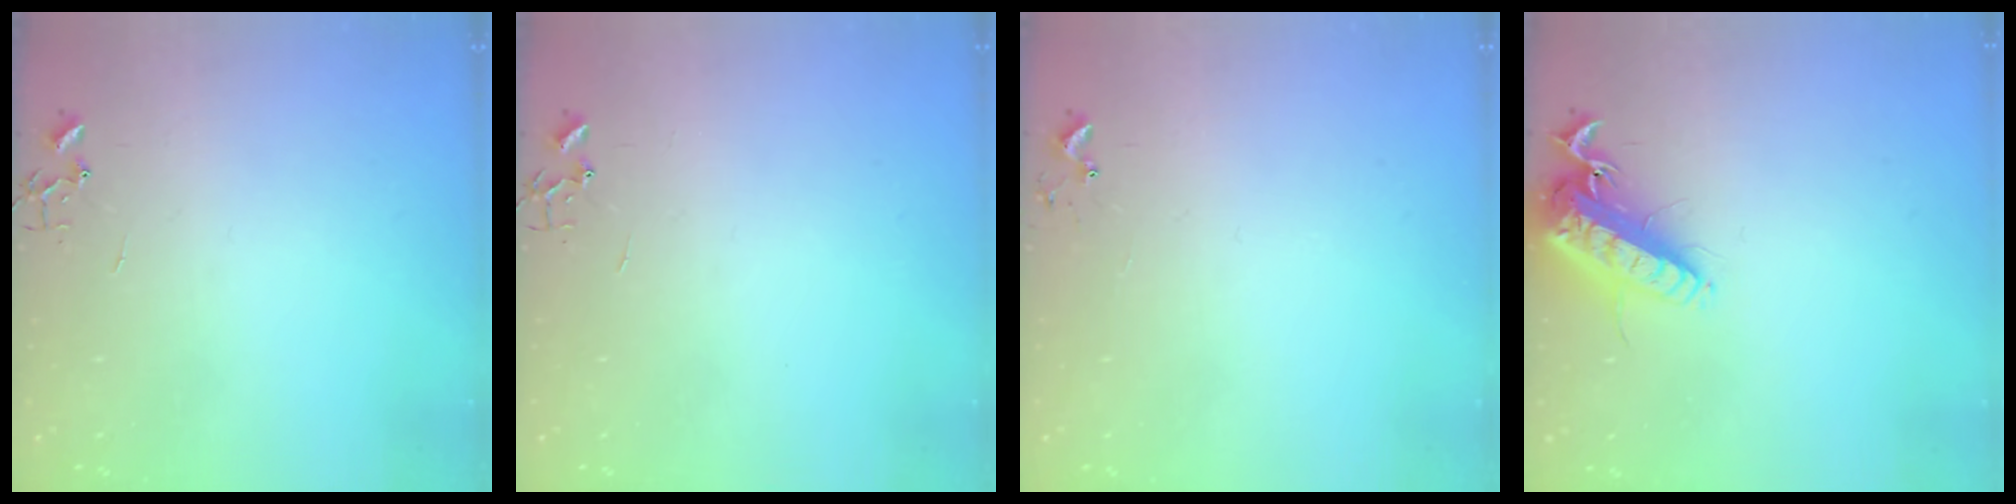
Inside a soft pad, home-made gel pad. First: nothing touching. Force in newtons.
{"total": 0.0}
{"total": 5.5, "press": 5.4, "slide": 0.4}
{"total": 15.8, "press": 15.5, "slide": 3.1}